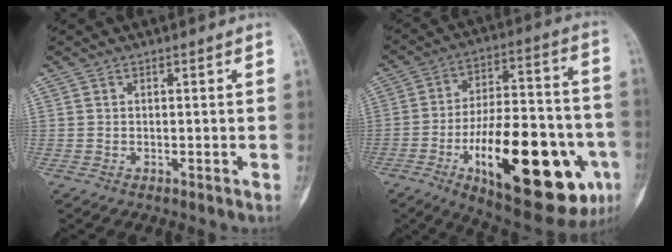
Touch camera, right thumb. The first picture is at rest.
{"total": 30.9, "force": [-10.5, 11.7, 26.6], "torque": [-0.373, 0.023, -0.144]}